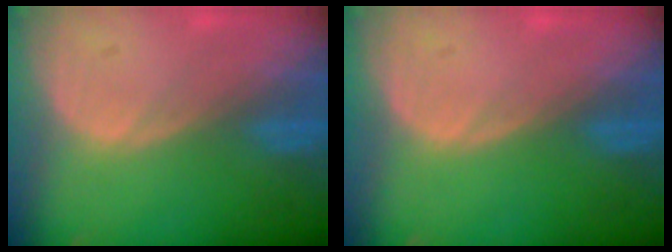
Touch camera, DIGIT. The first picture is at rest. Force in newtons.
{"total": 0.0}